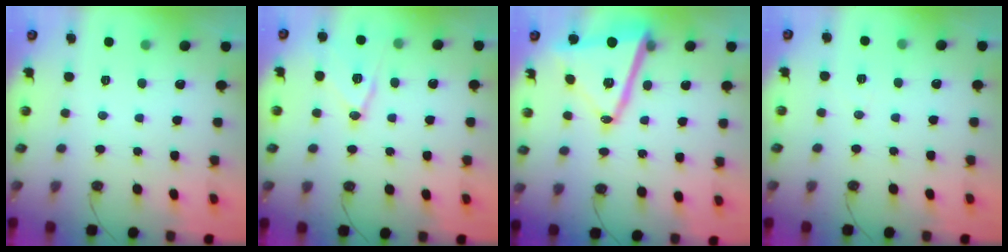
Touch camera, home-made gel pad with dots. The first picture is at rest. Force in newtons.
{"total": 12.6, "press": 12.6, "slide": 0.7}
{"total": 17.0, "press": 16.9, "slide": 2.0}
{"total": 4.0, "press": 3.6, "slide": 1.8}